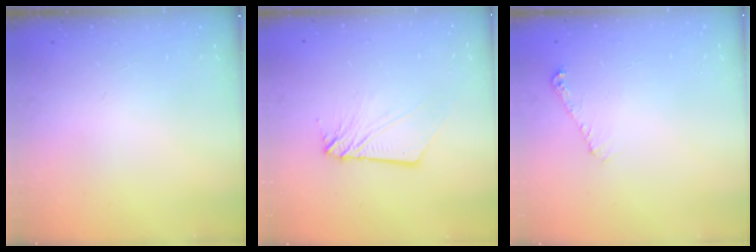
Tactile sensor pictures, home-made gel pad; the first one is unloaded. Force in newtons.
{"total": 4.1, "press": 4.1, "slide": 0.4}
{"total": 5.3, "press": 5.2, "slide": 0.8}